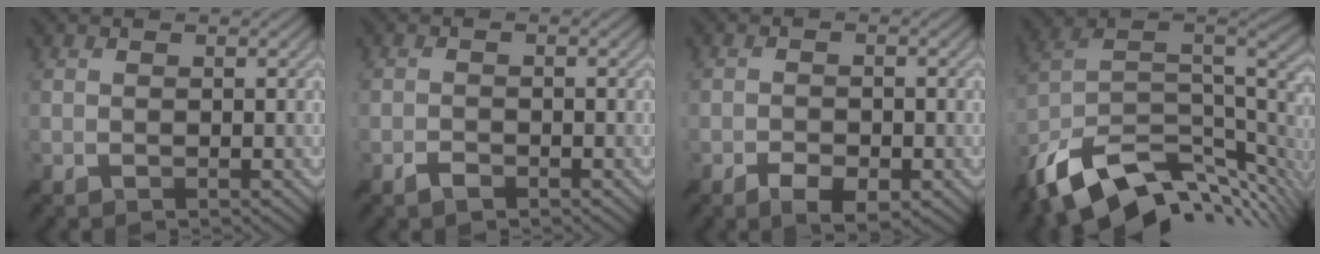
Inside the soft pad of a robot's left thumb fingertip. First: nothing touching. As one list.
[{"total": 1.3, "force": [-1.1, 0.5, 0.4], "torque": [-0.004, -0.001, -0.023]}, {"total": 3.4, "force": [-2.2, 1.4, 2.3], "torque": [-0.036, -0.005, -0.035]}, {"total": 15.1, "force": [-7.8, 7.7, 10.4], "torque": [-0.227, -0.023, -0.131]}]